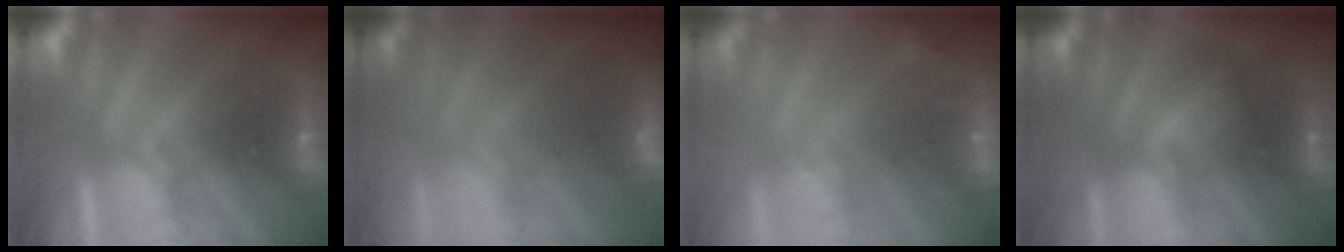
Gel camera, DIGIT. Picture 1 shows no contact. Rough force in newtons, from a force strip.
{"total": 3.5}
{"total": 7.3}
{"total": 2.1}